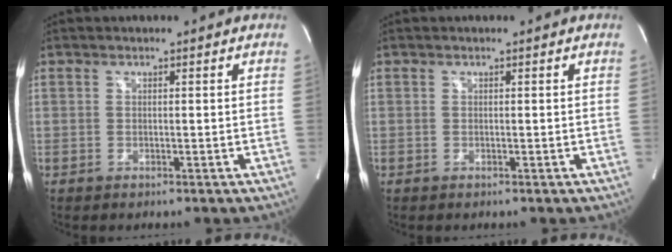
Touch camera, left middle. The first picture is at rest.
{"total": 0.0}